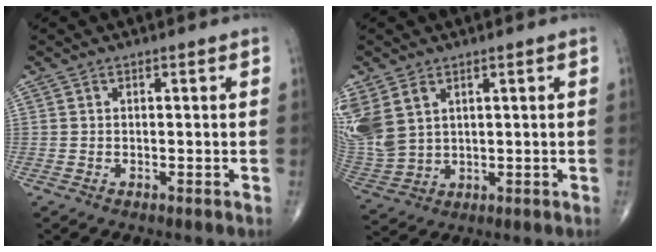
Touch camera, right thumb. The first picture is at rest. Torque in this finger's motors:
{"motor_torque": [0.90, 1.99, 1.21, 0.73, 0.12]}